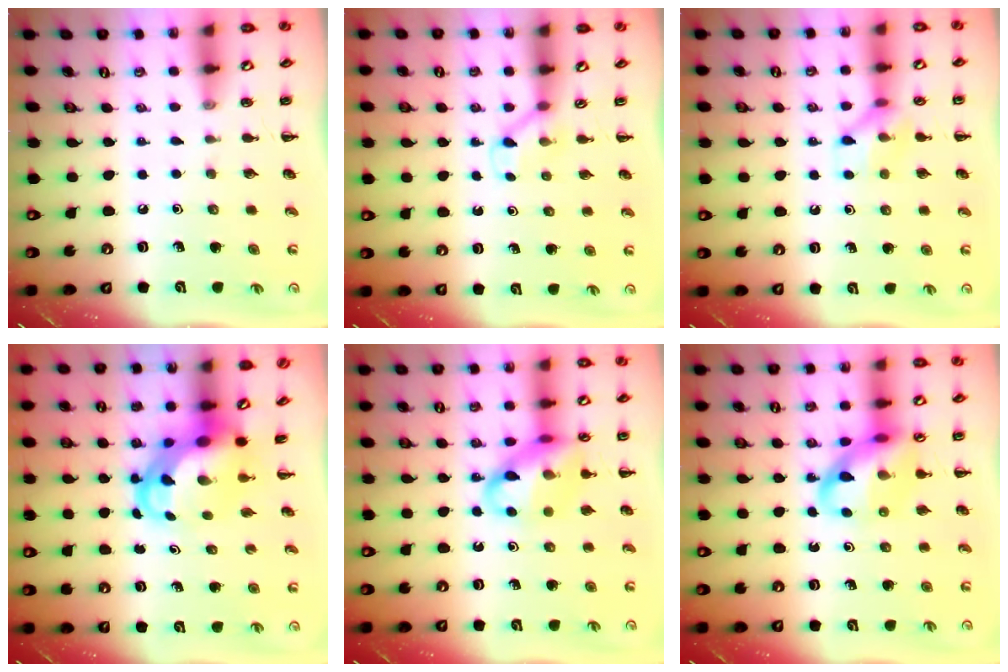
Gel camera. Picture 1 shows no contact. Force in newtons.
{"total": 3.0, "press": 2.8, "slide": 1.1}
{"total": 8.3, "press": 8.3, "slide": 0.8}
{"total": 5.9, "press": 5.8, "slide": 1.3}
{"total": 14.7, "press": 14.5, "slide": 2.7}
{"total": 13.5, "press": 13.3, "slide": 2.6}